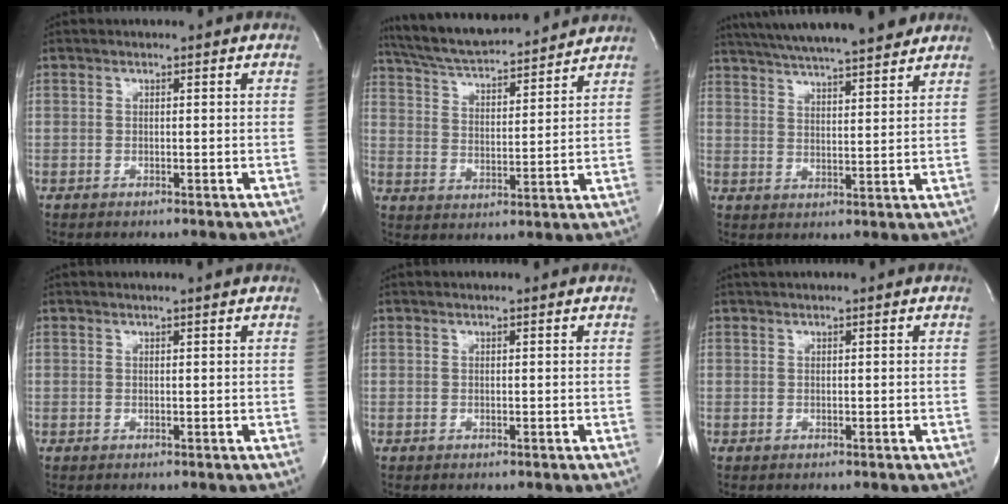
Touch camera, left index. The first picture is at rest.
{"total": 17.2, "force": [15.8, 2.2, 6.4], "torque": [-0.114, 0.024, 0.251]}
{"total": 18.9, "force": [16.4, 1.8, 9.1], "torque": [-0.156, 0.026, 0.242]}
{"total": 2.3, "force": [2.2, -0.3, 0.8], "torque": [-0.012, 0.007, 0.028]}
{"total": 1.1, "force": [1.0, 0.0, 0.5], "torque": [-0.008, 0.013, 0.018]}
{"total": 2.6, "force": [2.3, 0.1, 1.2], "torque": [-0.013, 0.028, 0.037]}